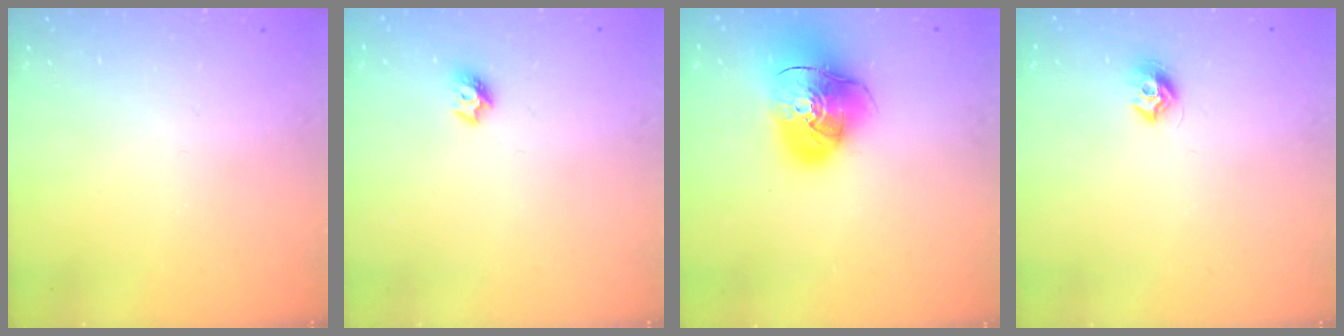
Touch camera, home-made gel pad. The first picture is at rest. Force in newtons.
{"total": 6.2, "press": 6.2, "slide": 0.6}
{"total": 16.8, "press": 16.6, "slide": 2.5}
{"total": 7.9, "press": 7.9, "slide": 0.6}